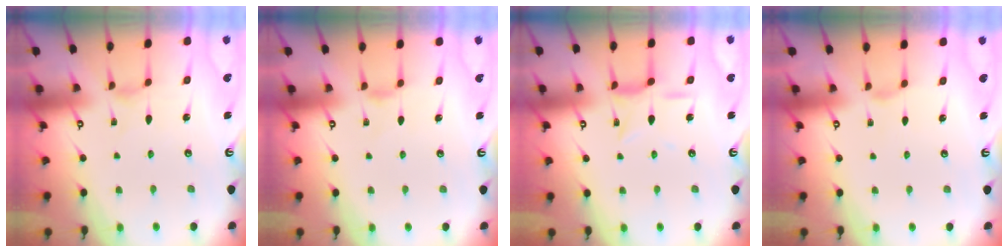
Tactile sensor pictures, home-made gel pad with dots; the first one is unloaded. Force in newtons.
{"total": 1.8, "press": 1.7, "slide": 0.5}
{"total": 6.6, "press": 6.6, "slide": 0.3}
{"total": 1.0, "press": 1.0, "slide": 0.2}